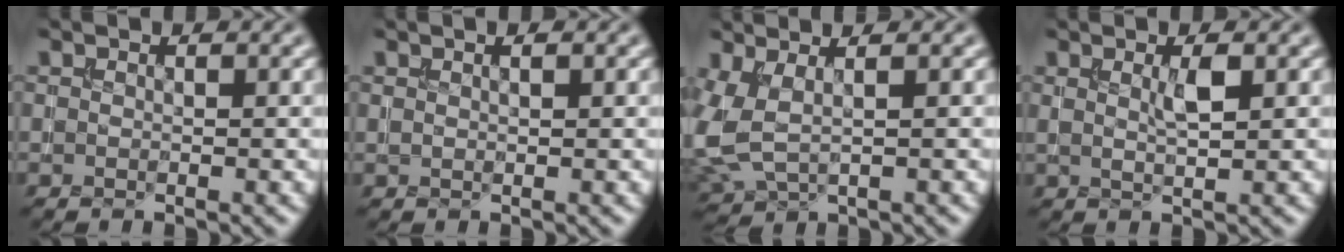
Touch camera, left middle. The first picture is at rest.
{"total": 0.8, "force": [0.4, 0.3, 0.6], "torque": [-0.011, 0.000, 0.009]}
{"total": 4.4, "force": [0.6, 2.3, 3.7], "torque": [-0.105, -0.003, 0.014]}
{"total": 1.8, "force": [0.6, 0.3, 1.6], "torque": [-0.033, -0.001, 0.009]}